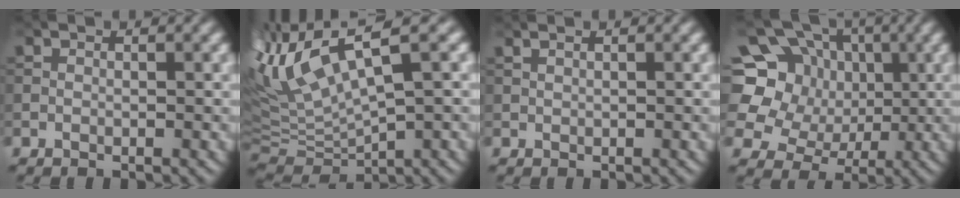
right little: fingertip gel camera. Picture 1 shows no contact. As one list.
[{"total": 8.9, "force": [4.8, 2.5, 7.1], "torque": [-0.159, 0.010, 0.100]}, {"total": 1.2, "force": [0.9, 0.3, 0.6], "torque": [-0.009, -0.001, 0.009]}, {"total": 9.5, "force": [1.6, 8.4, 4.2], "torque": [-0.092, 0.021, 0.000]}]